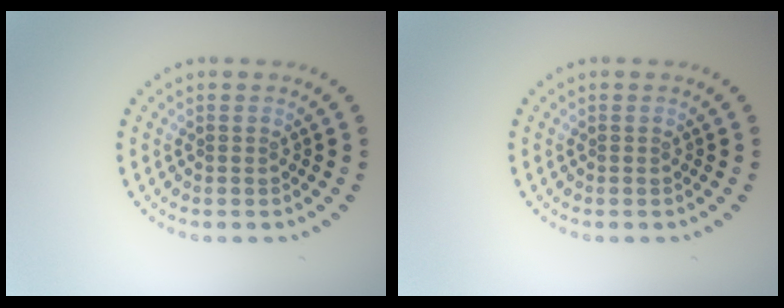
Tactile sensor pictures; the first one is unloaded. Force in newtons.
{"total": 0.0}